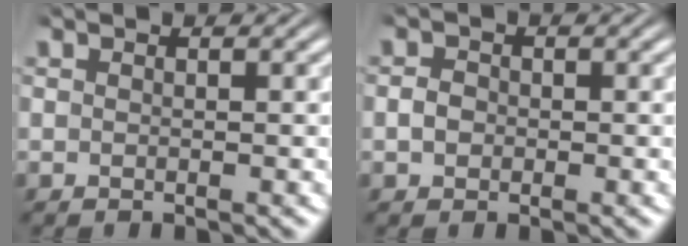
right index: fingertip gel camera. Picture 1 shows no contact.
{"total": 0.8, "force": [-0.4, 0.6, 0.3], "torque": [-0.012, -0.005, -0.004]}